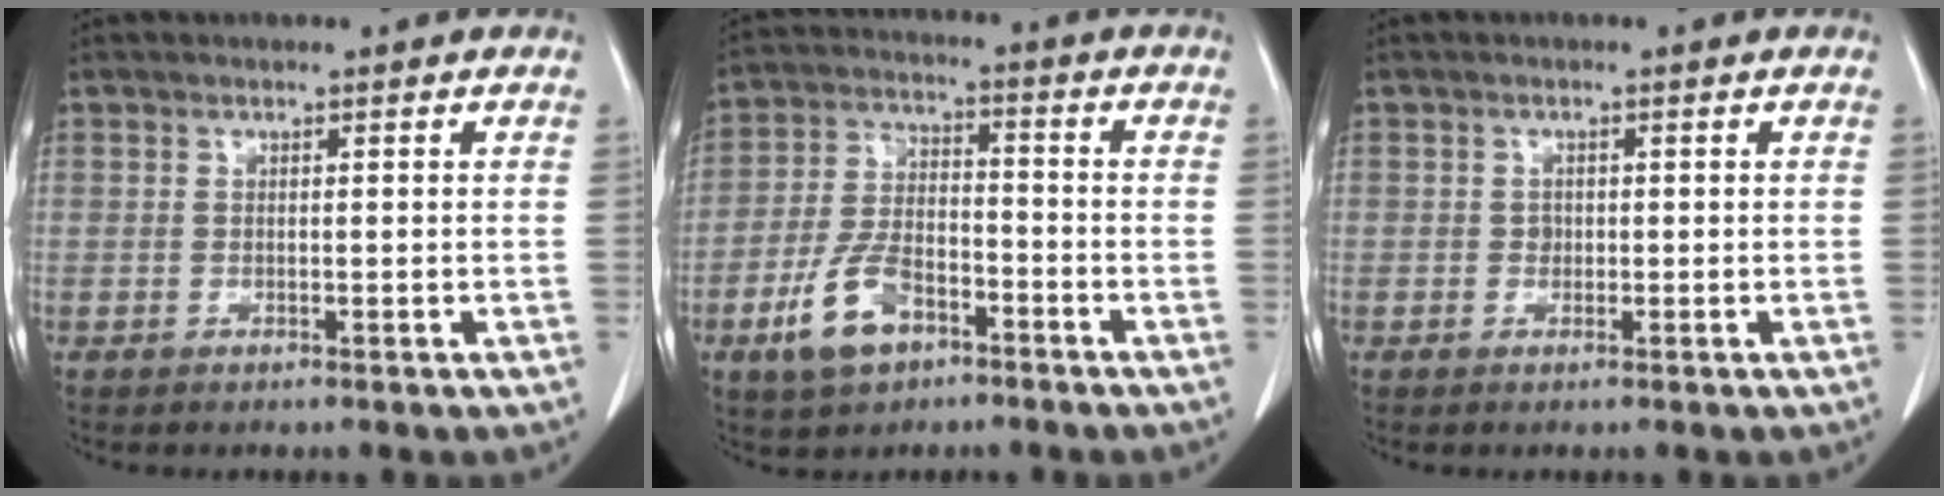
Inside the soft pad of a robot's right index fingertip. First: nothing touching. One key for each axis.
{"total": 9.7, "fx": -5.3, "fy": 4.9, "fz": 6.5, "tx": -0.147, "ty": 0.004, "tz": -0.096}
{"total": 1.0, "fx": 0.0, "fy": 0.9, "fz": 0.4, "tx": -0.004, "ty": 0.003, "tz": 0.000}